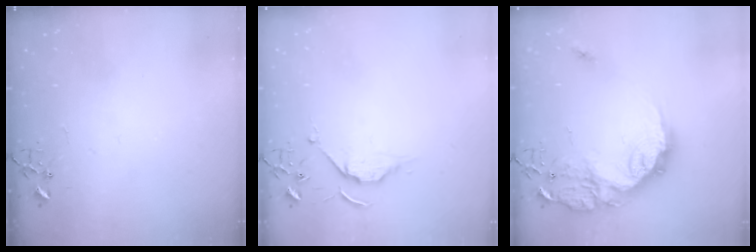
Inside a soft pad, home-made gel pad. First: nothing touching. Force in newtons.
{"total": 6.5, "press": 6.5, "slide": 0.8}
{"total": 21.1, "press": 21.0, "slide": 1.7}